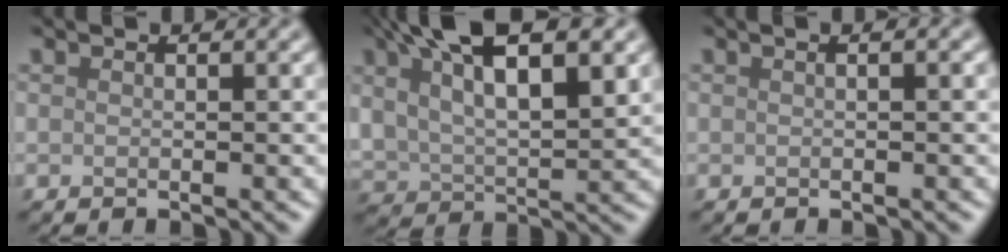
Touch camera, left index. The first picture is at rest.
{"total": 10.7, "force": [5.7, 4.3, 8.0], "torque": [-0.137, 0.022, 0.089]}
{"total": 1.3, "force": [0.5, 0.4, 1.1], "torque": [-0.016, 0.004, 0.002]}